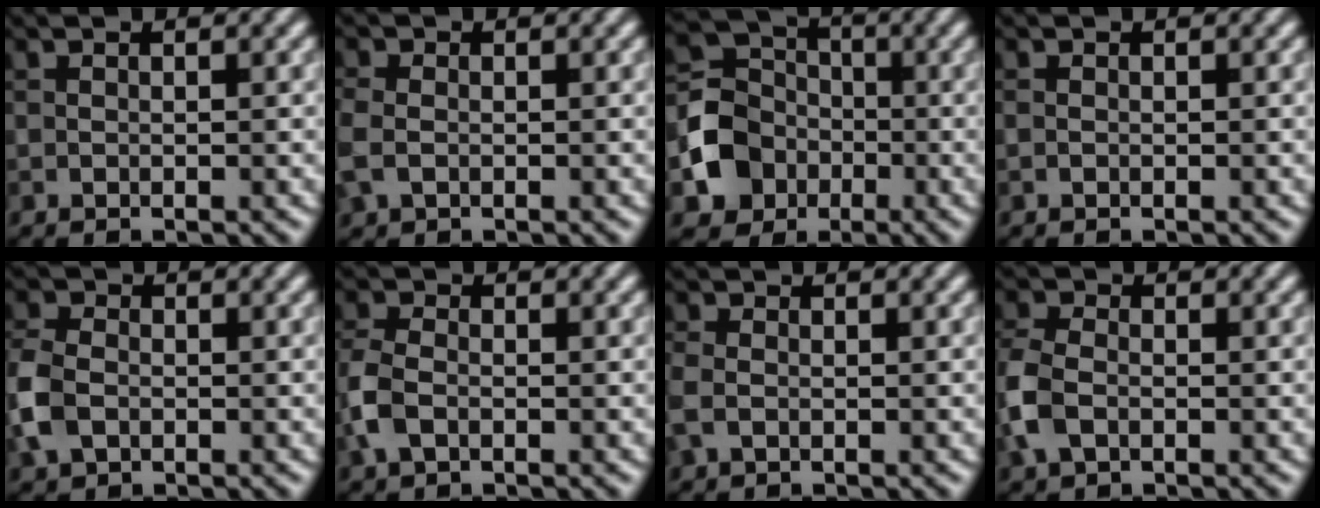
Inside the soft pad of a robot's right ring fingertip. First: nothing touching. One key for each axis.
{"total": 2.6, "fx": -0.5, "fy": 2.1, "fz": 1.5, "tx": -0.046, "ty": 0.000, "tz": -0.016}
{"total": 5.6, "fx": -1.8, "fy": 5.0, "fz": 1.8, "tx": -0.037, "ty": 0.006, "tz": -0.044}
{"total": 0.0}
{"total": 4.4, "fx": -1.3, "fy": 3.2, "fz": 2.8, "tx": -0.076, "ty": 0.001, "tz": -0.035}
{"total": 3.4, "fx": -1.1, "fy": 2.2, "fz": 2.3, "tx": -0.063, "ty": 0.002, "tz": -0.033}
{"total": 2.3, "fx": -0.5, "fy": 1.8, "fz": 1.3, "tx": -0.037, "ty": 0.001, "tz": -0.017}
{"total": 4.1, "fx": -1.2, "fy": 2.8, "fz": 2.8, "tx": -0.079, "ty": 0.000, "tz": -0.037}